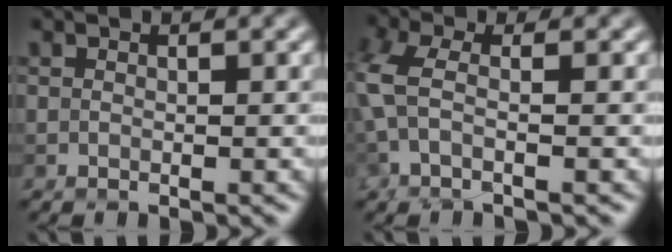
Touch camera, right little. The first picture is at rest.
{"total": 3.2, "force": [-0.1, 1.0, 3.1], "torque": [-0.090, -0.002, -0.014]}